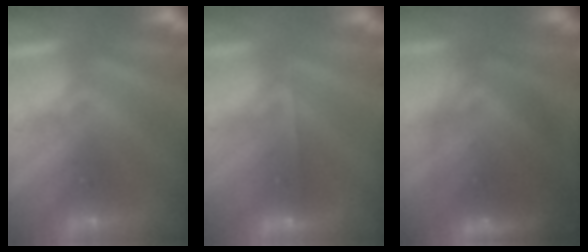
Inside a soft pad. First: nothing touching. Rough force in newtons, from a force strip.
{"total": 2.0}
{"total": 7.1}